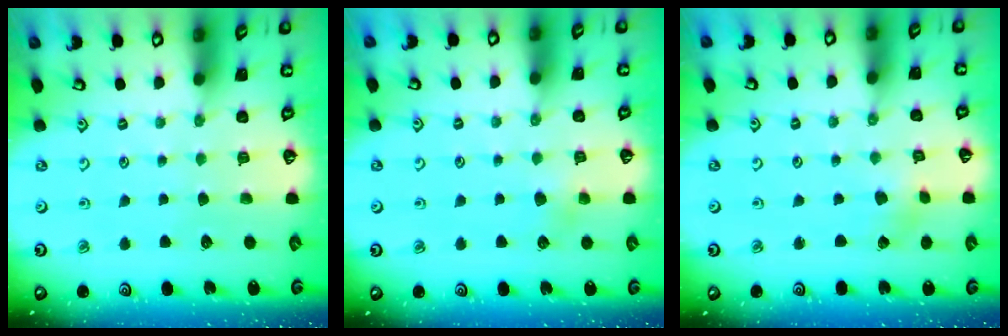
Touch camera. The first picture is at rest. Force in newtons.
{"total": 5.3, "press": 5.2, "slide": 0.6}
{"total": 1.9, "press": 1.9, "slide": 0.2}